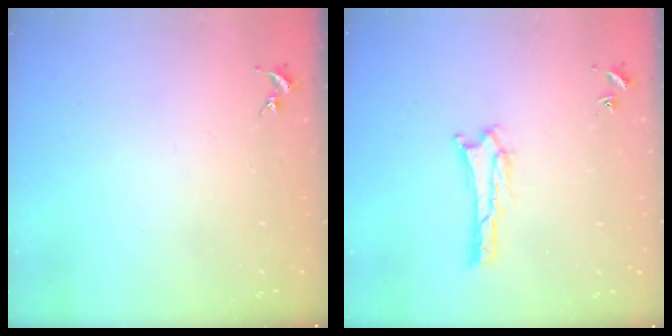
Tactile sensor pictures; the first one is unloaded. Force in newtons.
{"total": 0.8, "press": 0.8, "slide": 0.1}